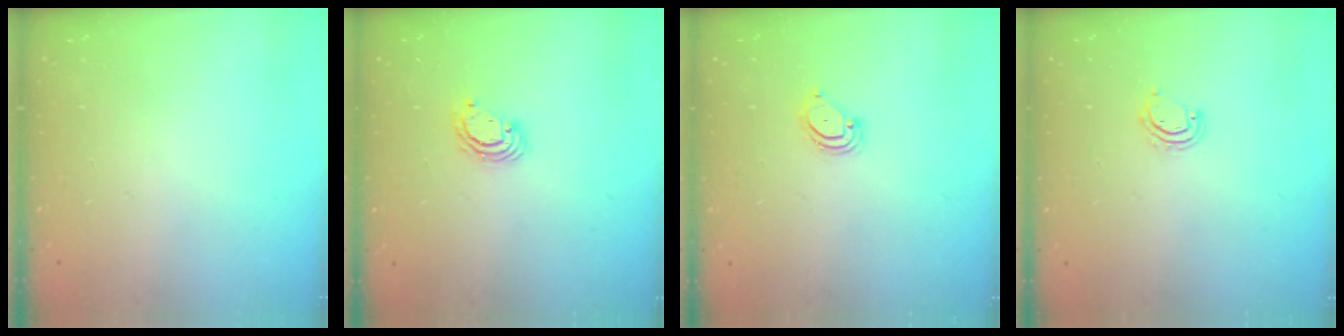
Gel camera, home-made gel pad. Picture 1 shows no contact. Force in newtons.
{"total": 3.8, "press": 3.8, "slide": 0.1}
{"total": 3.5, "press": 3.5, "slide": 0.3}
{"total": 2.7, "press": 2.7, "slide": 0.2}